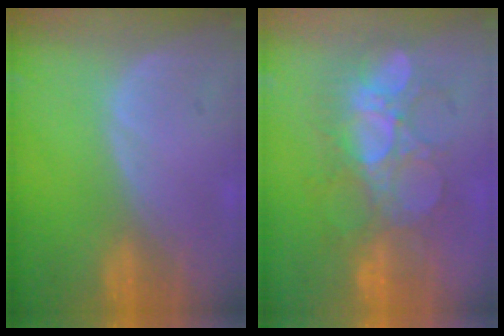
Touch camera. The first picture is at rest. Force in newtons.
{"total": 9.1, "press": 8.7, "slide": 2.6}